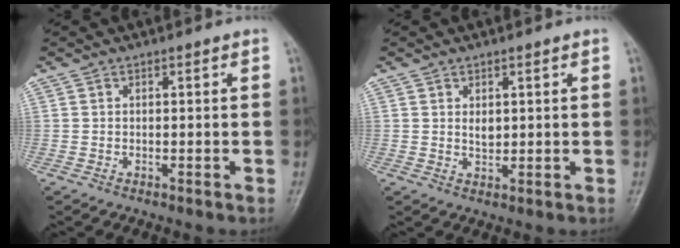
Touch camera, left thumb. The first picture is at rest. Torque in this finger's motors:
{"motor_torque": [0.21, -0.07, 0.64, 0.08, 0.00]}